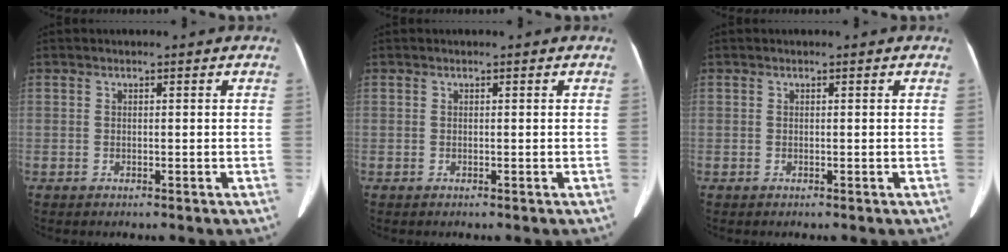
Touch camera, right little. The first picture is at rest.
{"total": 0.0}
{"total": 0.0}